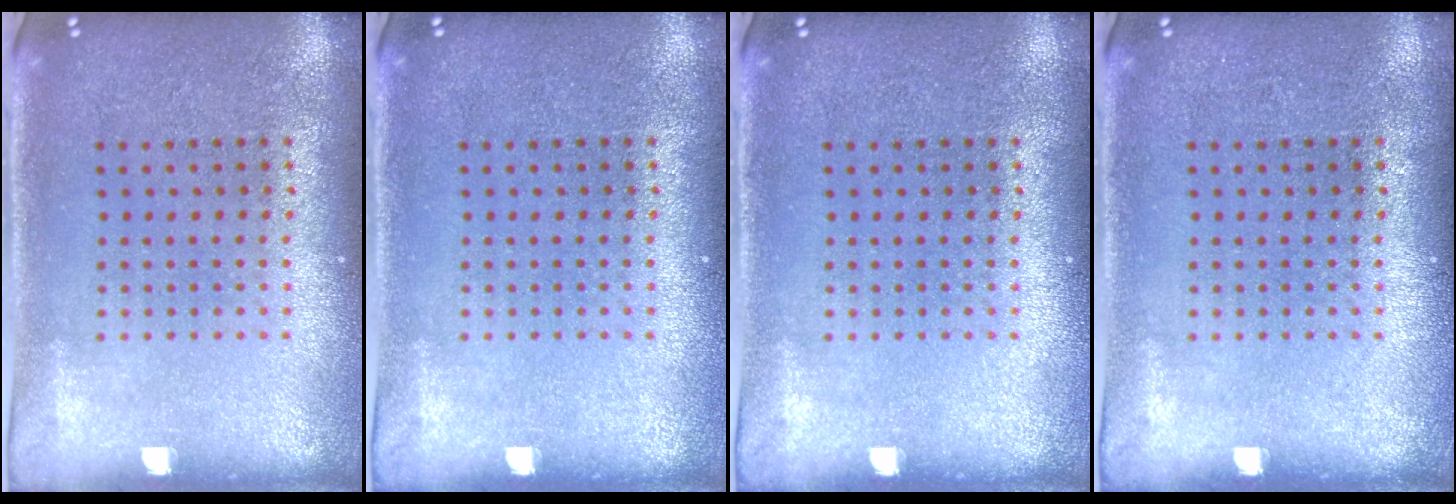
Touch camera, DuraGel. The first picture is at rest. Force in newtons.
{"total": 0.0}
{"total": 0.0}
{"total": 0.0}